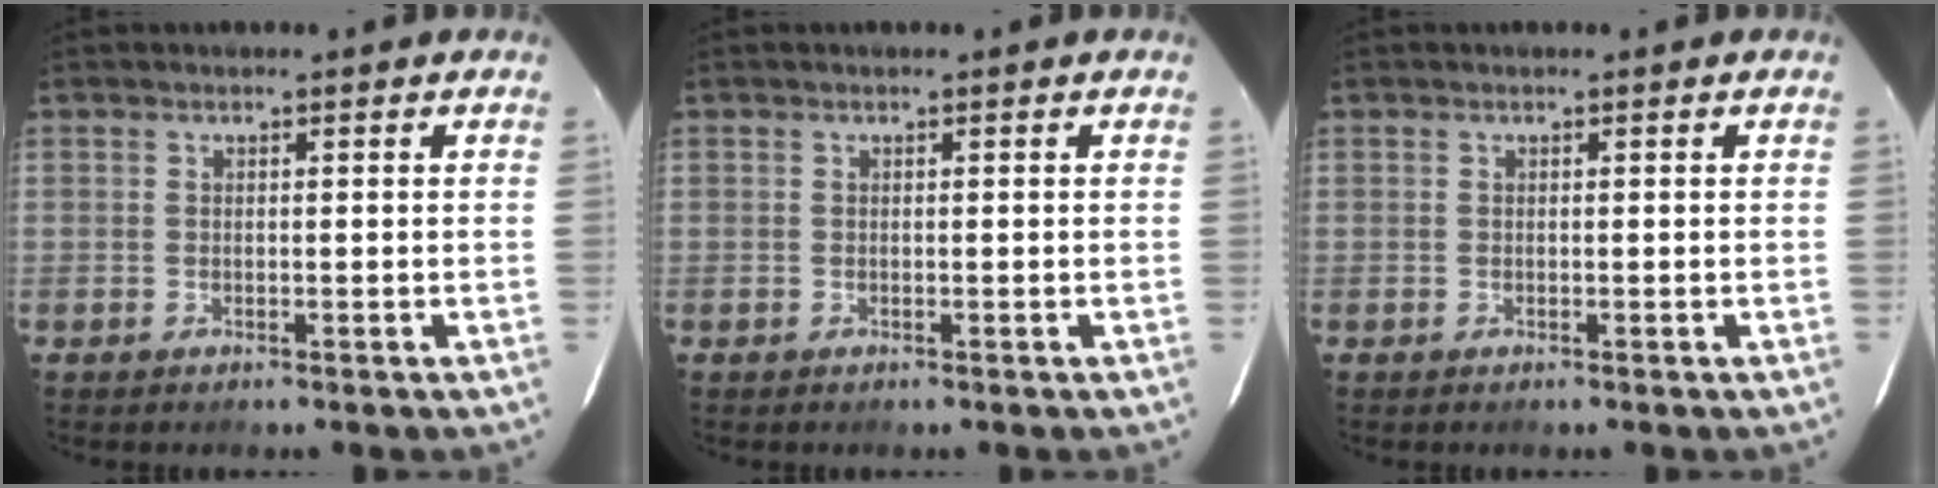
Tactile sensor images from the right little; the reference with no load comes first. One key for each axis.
{"total": 0.0}
{"total": 0.0}